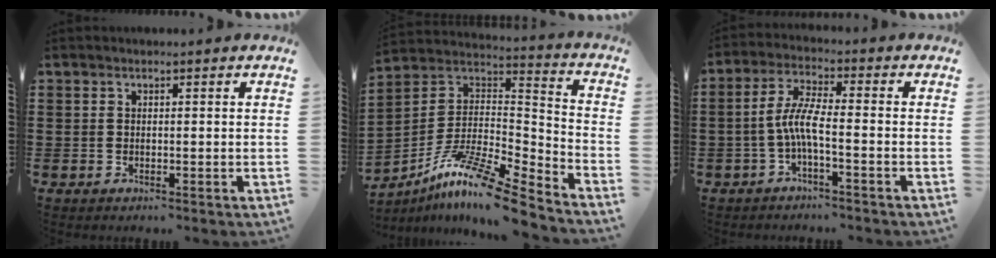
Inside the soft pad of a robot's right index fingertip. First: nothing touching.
{"total": 11.9, "force": [-9.2, 1.0, 7.5], "torque": [-0.141, 0.010, -0.182]}
{"total": 5.6, "force": [-1.8, 1.0, 5.2], "torque": [-0.122, -0.007, -0.043]}